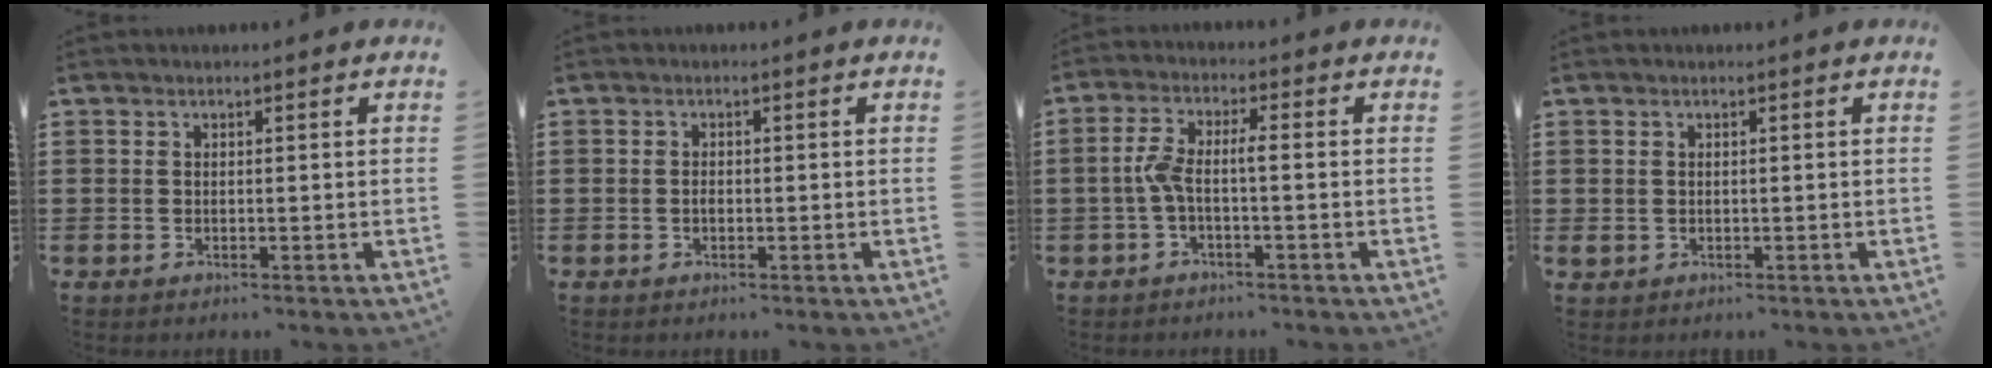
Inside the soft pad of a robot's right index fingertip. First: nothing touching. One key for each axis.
{"total": 0.8, "fx": -0.3, "fy": 0.4, "fz": 0.6, "tx": -0.013, "ty": -0.004, "tz": -0.006}
{"total": 4.3, "fx": -1.1, "fy": 0.8, "fz": 4.1, "tx": -0.098, "ty": -0.005, "tz": -0.029}
{"total": 0.7, "fx": 0.0, "fy": 0.6, "fz": 0.2, "tx": -0.007, "ty": 0.004, "tz": 0.000}